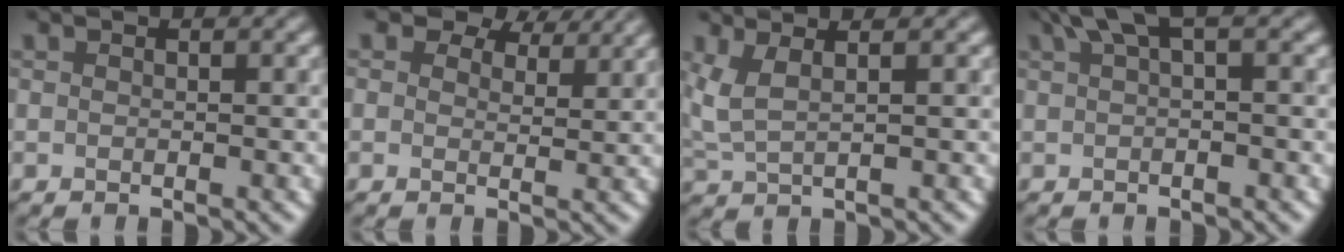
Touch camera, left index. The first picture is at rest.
{"total": 5.7, "force": [4.5, 2.4, 2.4], "torque": [-0.043, 0.006, 0.059]}
{"total": 2.5, "force": [1.3, 0.7, 2.0], "torque": [-0.049, 0.004, 0.031]}
{"total": 2.8, "force": [1.5, 0.4, 2.4], "torque": [-0.035, 0.011, 0.026]}